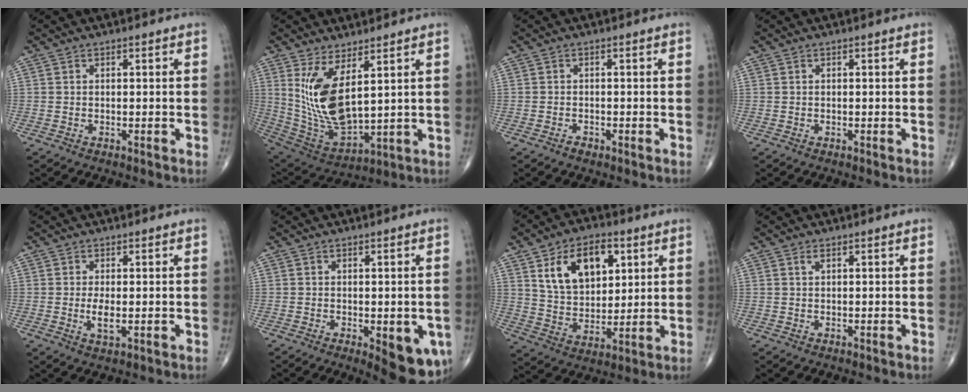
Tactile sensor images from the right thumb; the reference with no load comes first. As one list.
[{"total": 13.8, "force": [4.5, 5.7, 11.7], "torque": [-0.227, -0.036, 0.109]}, {"total": 1.0, "force": [-0.7, 0.6, 0.4], "torque": [-0.005, 0.002, -0.013]}, {"total": 0.0}, {"total": 3.0, "force": [-0.2, 1.1, 2.7], "torque": [-0.058, -0.009, -0.004]}, {"total": 9.9, "force": [-3.0, 3.9, 8.6], "torque": [-0.087, -0.010, -0.029]}, {"total": 14.7, "force": [5.8, 9.1, 10.0], "torque": [-0.133, -0.020, 0.110]}, {"total": 0.7, "force": [0.4, 0.3, 0.5], "torque": [-0.013, 0.006, 0.009]}]